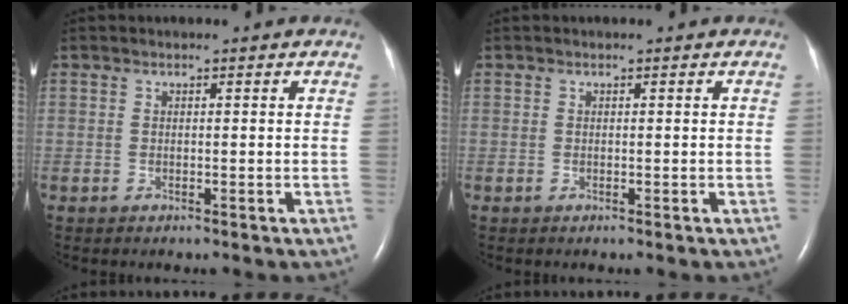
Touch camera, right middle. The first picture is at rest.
{"total": 0.0}